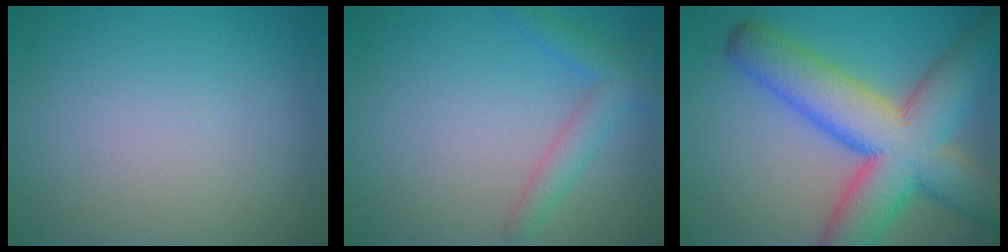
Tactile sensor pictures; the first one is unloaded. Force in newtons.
{"total": 2.7, "press": 2.7, "slide": 0.2}
{"total": 12.2, "press": 12.2, "slide": 0.5}